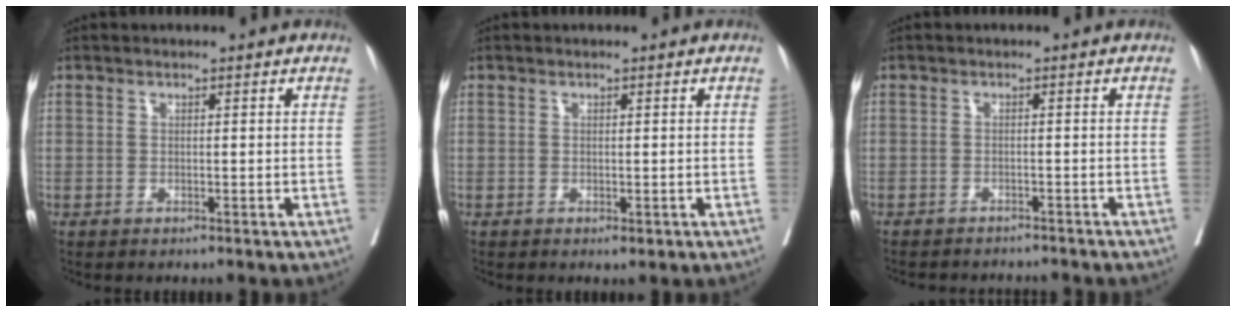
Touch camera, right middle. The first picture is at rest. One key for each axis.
{"total": 0.7, "fx": -0.3, "fy": 0.2, "fz": 0.6, "tx": -0.007, "ty": -0.004, "tz": -0.001}
{"total": 8.9, "fx": -8.4, "fy": 1.6, "fz": 2.7, "tx": -0.036, "ty": -0.008, "tz": -0.098}